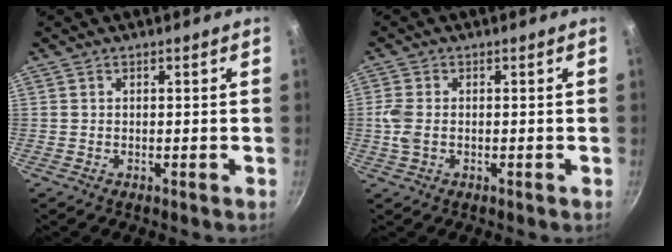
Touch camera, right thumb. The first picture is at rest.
{"total": 3.8, "force": [-0.3, 2.5, 2.9], "torque": [-0.069, 0.001, -0.007]}